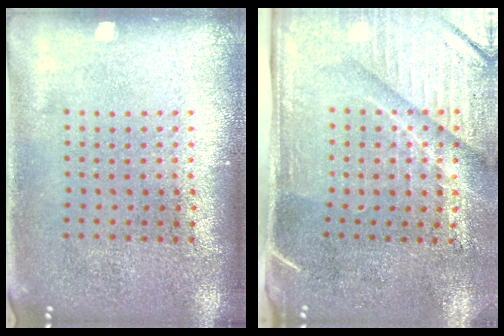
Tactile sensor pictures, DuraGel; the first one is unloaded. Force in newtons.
{"total": 4.7, "press": 4.0, "slide": 2.5}